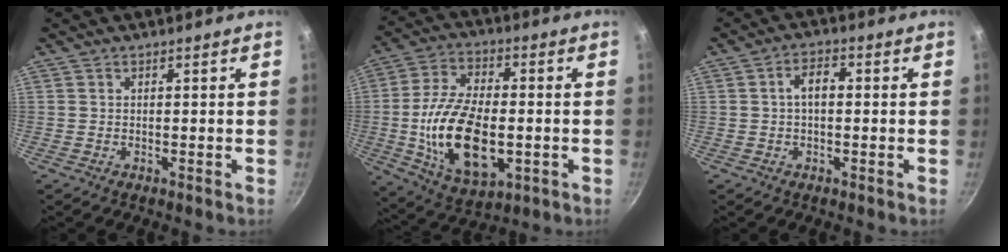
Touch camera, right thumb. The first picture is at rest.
{"total": 19.5, "force": [-2.9, 10.5, 16.3], "torque": [-0.293, 0.005, -0.038]}
{"total": 3.9, "force": [0.2, 2.2, 3.3], "torque": [-0.052, 0.015, -0.002]}